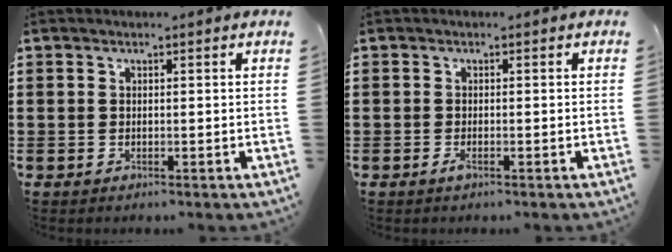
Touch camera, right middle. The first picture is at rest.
{"total": 0.9, "force": [-0.4, 0.2, 0.8], "torque": [-0.016, -0.004, -0.006]}